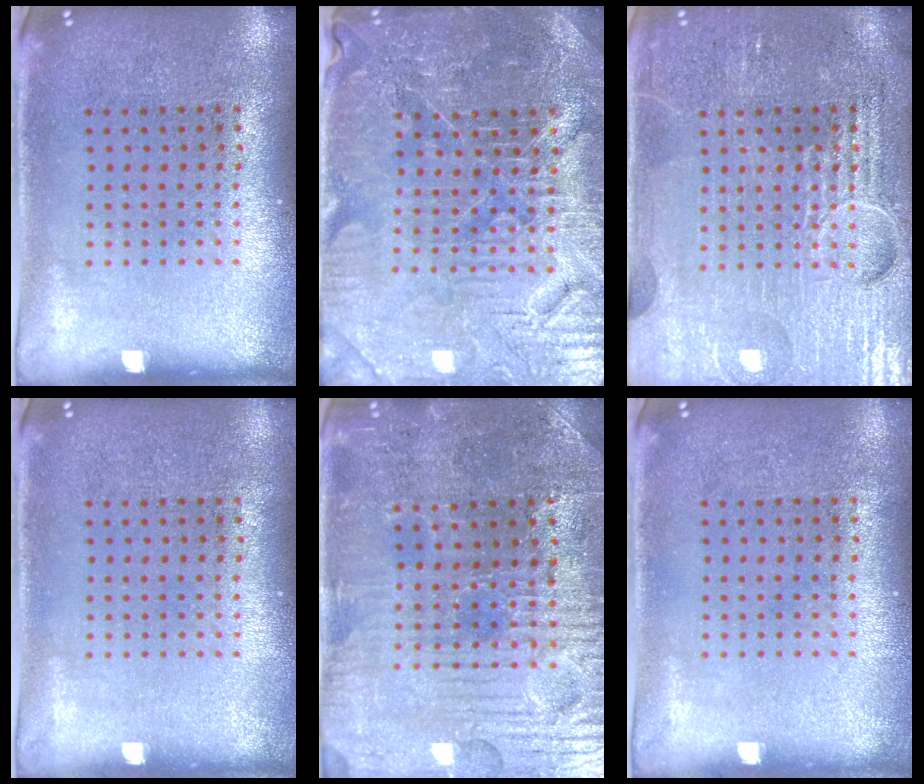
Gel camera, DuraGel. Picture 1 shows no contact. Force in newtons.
{"total": 4.6, "press": 4.4, "slide": 1.4}
{"total": 4.5, "press": 4.5, "slide": 0.6}
{"total": 0.0}
{"total": 3.7, "press": 3.7, "slide": 0.5}
{"total": 0.0}